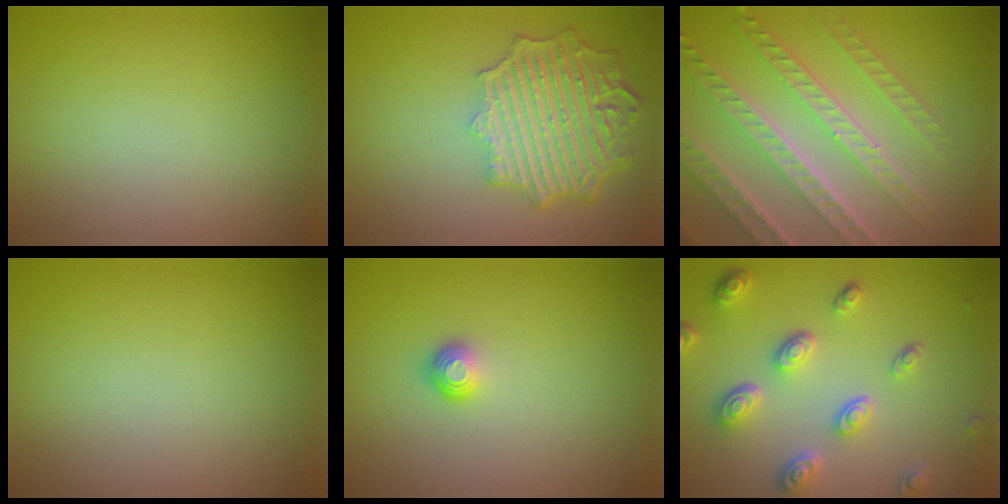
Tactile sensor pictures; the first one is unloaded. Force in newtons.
{"total": 6.7, "press": 5.2, "slide": 4.3}
{"total": 7.7, "press": 5.6, "slide": 5.3}
{"total": 0.0}
{"total": 1.2, "press": 1.0, "slide": 0.6}
{"total": 4.7, "press": 3.6, "slide": 3.1}